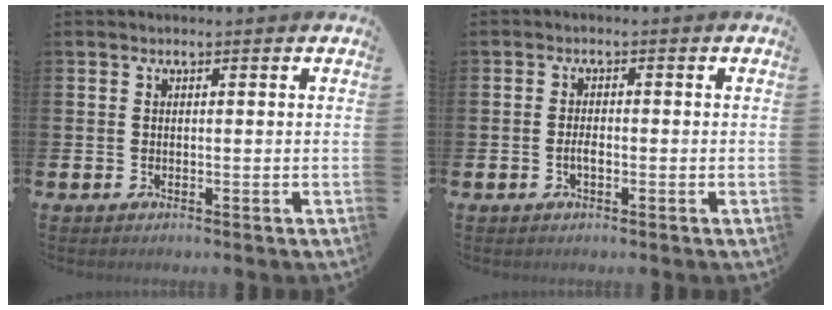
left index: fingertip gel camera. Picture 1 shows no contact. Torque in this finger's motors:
{"motor_torque": [0.42, 0.24, 0.03, 0.02]}